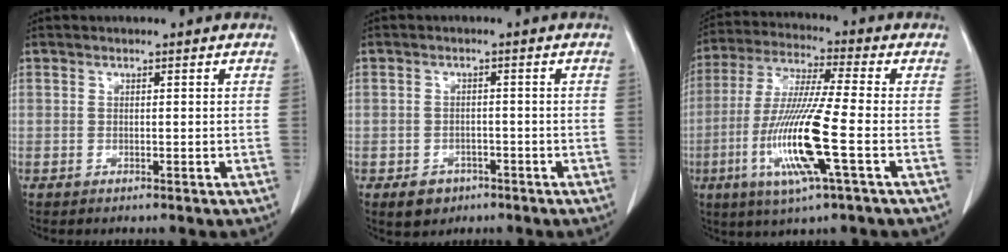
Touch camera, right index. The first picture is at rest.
{"total": 3.7, "force": [-2.0, 2.9, 1.1], "torque": [-0.012, 0.007, -0.021]}
{"total": 14.2, "force": [-4.1, -0.2, 13.6], "torque": [-0.285, -0.018, -0.081]}